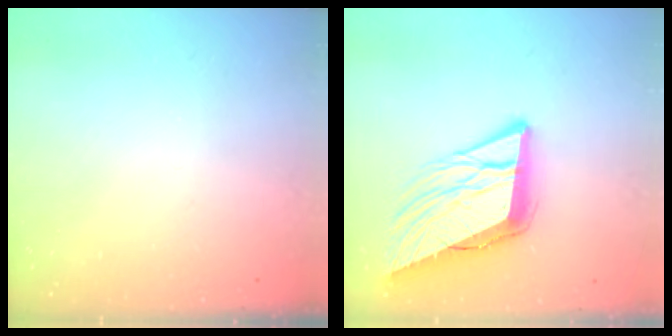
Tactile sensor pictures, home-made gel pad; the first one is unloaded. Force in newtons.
{"total": 15.3, "press": 15.1, "slide": 2.7}